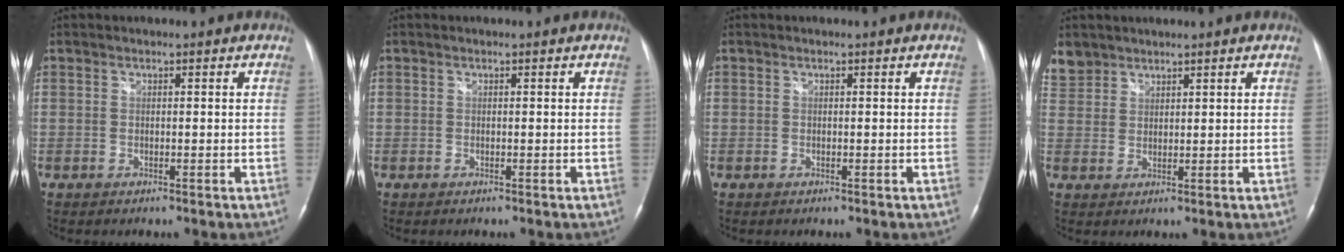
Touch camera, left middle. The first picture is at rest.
{"total": 0.0}
{"total": 0.0}
{"total": 4.0, "force": [3.4, 2.2, 0.0], "torque": [0.002, 0.010, 0.070]}